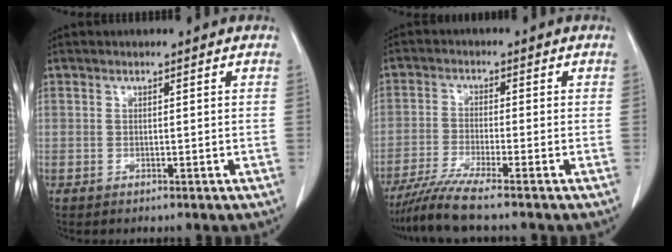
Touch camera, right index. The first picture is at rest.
{"total": 6.1, "force": [-5.2, -1.3, 3.1], "torque": [-0.057, -0.023, -0.098]}